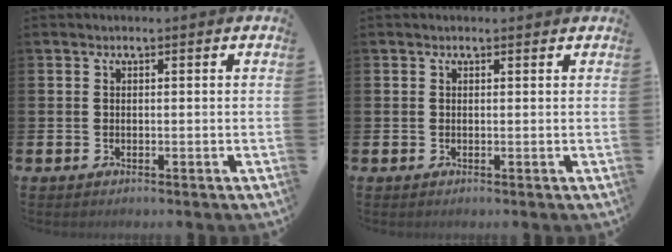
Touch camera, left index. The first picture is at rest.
{"total": 0.0}